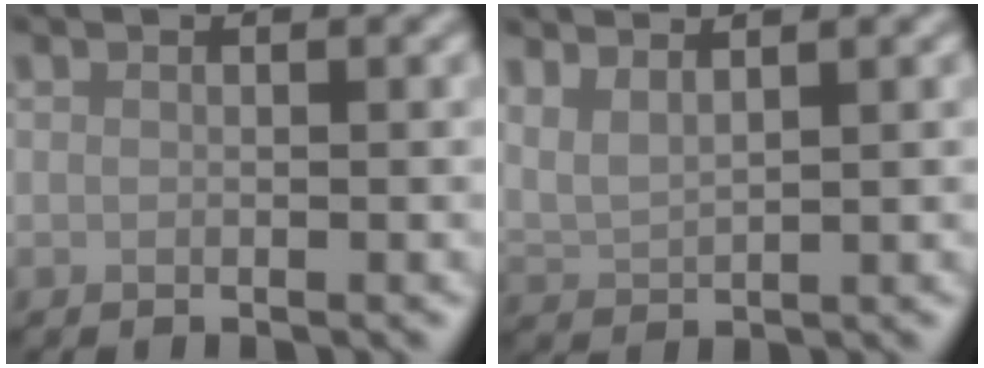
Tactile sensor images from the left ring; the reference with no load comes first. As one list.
[{"total": 2.5, "force": [1.9, 0.6, 1.5], "torque": [-0.031, 0.004, 0.038]}]